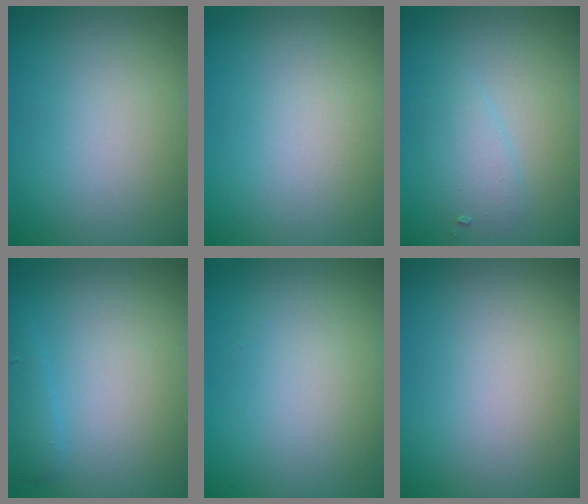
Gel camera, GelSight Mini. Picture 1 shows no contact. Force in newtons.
{"total": 0.0}
{"total": 2.0, "press": 2.0, "slide": 0.1}
{"total": 1.2, "press": 1.2, "slide": 0.1}
{"total": 0.0}
{"total": 0.0}